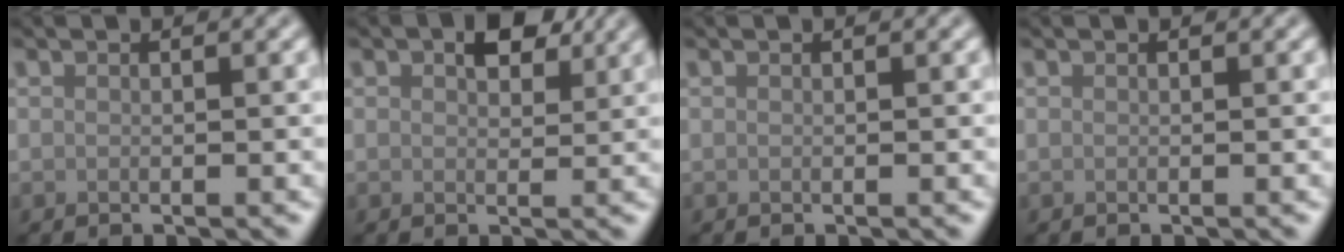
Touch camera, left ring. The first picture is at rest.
{"total": 3.3, "force": [1.6, 1.9, 2.2], "torque": [-0.031, 0.003, 0.025]}
{"total": 0.0}
{"total": 0.0}